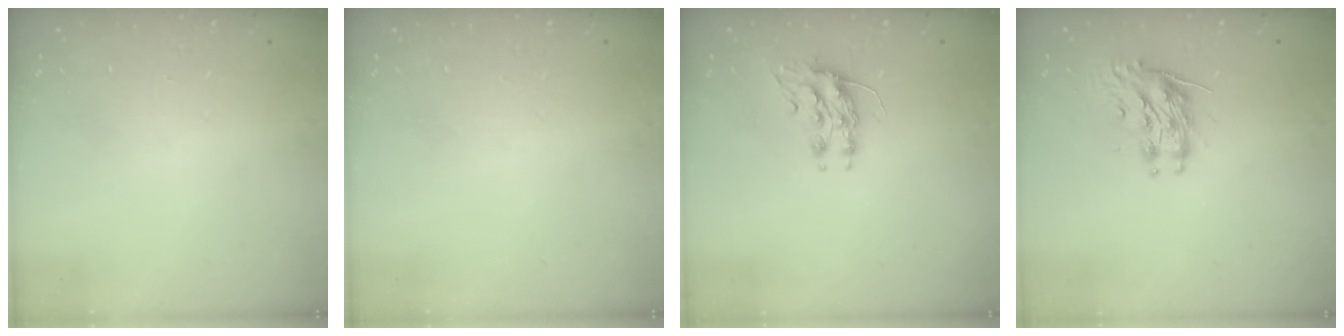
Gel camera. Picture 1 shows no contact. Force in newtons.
{"total": 0.0}
{"total": 8.1, "press": 8.1, "slide": 0.7}
{"total": 9.2, "press": 9.2, "slide": 0.2}